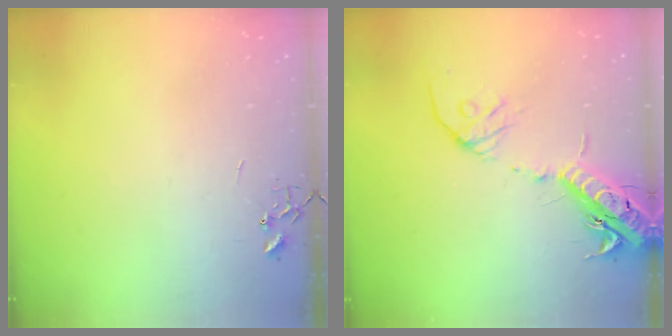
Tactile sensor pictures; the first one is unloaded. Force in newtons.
{"total": 17.9, "press": 17.4, "slide": 4.3}